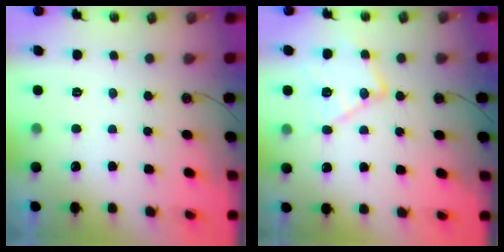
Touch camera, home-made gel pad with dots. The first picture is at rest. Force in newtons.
{"total": 13.6, "press": 13.6, "slide": 1.0}